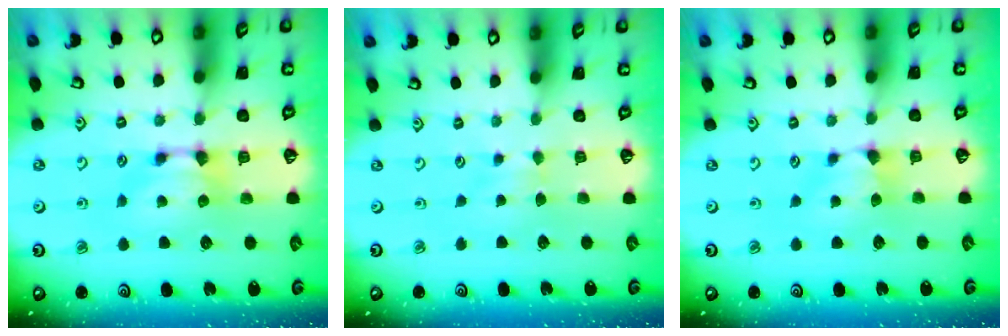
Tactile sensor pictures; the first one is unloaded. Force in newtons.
{"total": 2.5, "press": 2.5, "slide": 0.5}
{"total": 0.6, "press": 0.2, "slide": 0.5}